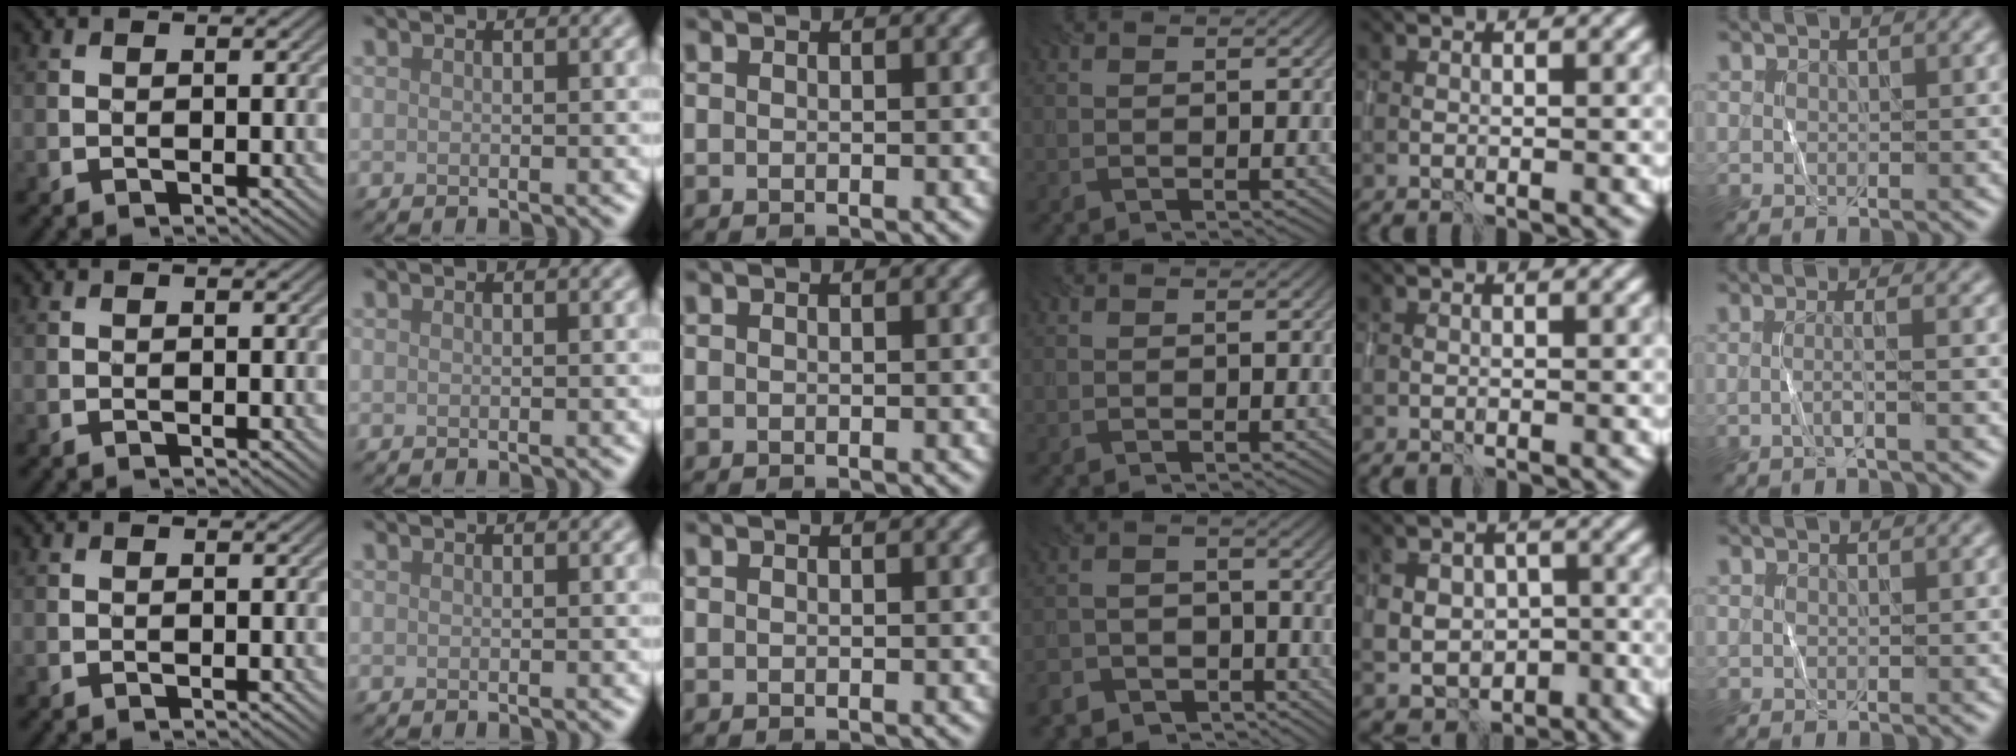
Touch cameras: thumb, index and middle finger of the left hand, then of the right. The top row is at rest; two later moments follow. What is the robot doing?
{"motion": "wrap", "object": "sponge"}